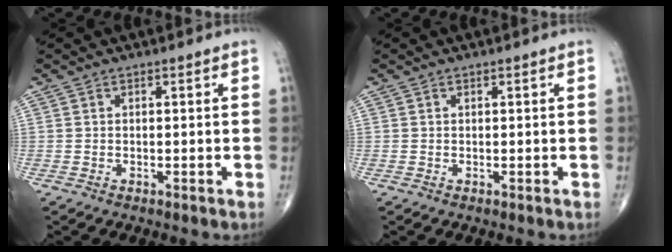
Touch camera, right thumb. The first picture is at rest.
{"total": 0.0}